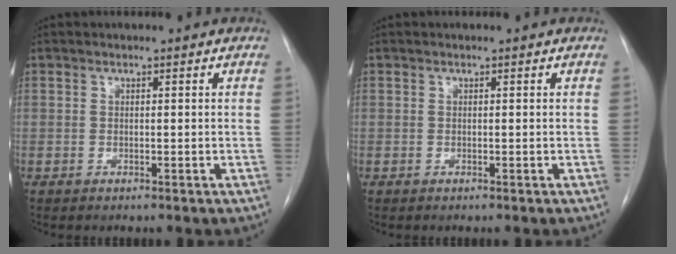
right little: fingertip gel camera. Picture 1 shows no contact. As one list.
[{"total": 0.0}]